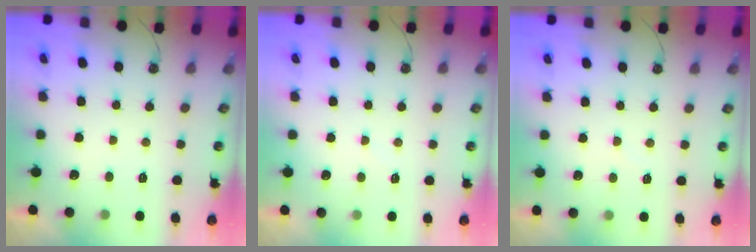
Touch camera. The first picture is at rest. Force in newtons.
{"total": 2.8, "press": 2.8, "slide": 0.3}
{"total": 3.0, "press": 3.0, "slide": 0.4}